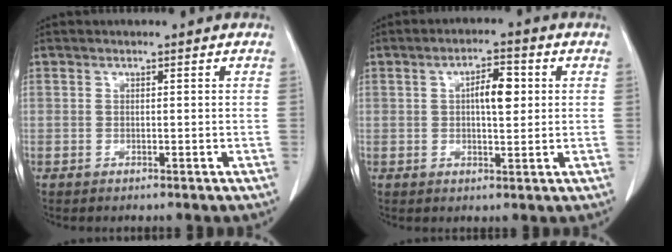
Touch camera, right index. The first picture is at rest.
{"total": 5.2, "force": [1.1, 1.8, 4.7], "torque": [-0.075, 0.009, 0.017]}